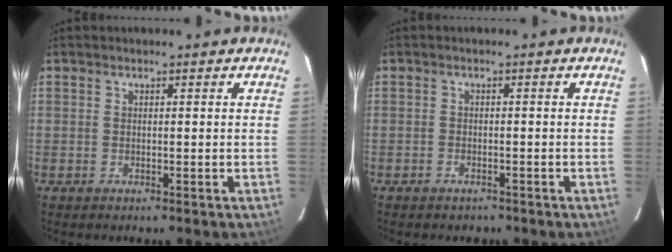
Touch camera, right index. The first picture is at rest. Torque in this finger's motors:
{"motor_torque": [0.28, -0.06, 0.04, 0.01]}